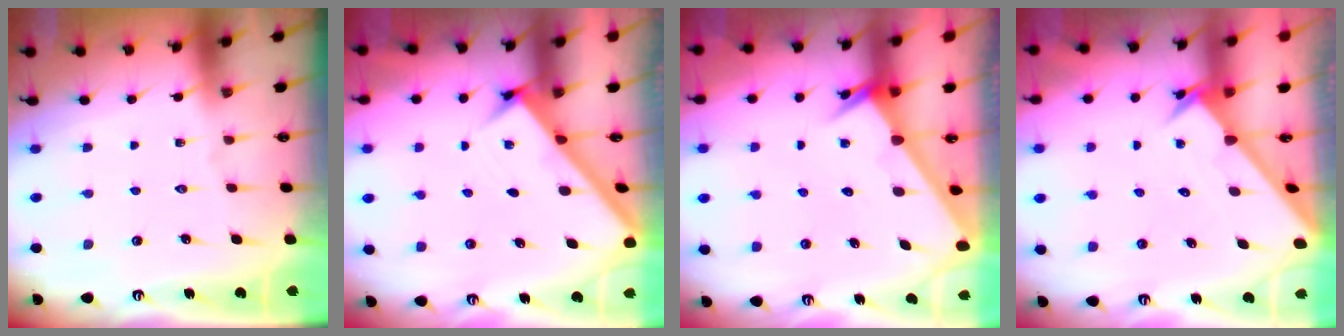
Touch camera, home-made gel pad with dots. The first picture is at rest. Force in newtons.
{"total": 2.4, "press": 2.4, "slide": 0.3}
{"total": 2.5, "press": 2.5, "slide": 0.1}
{"total": 2.6, "press": 2.6, "slide": 0.2}